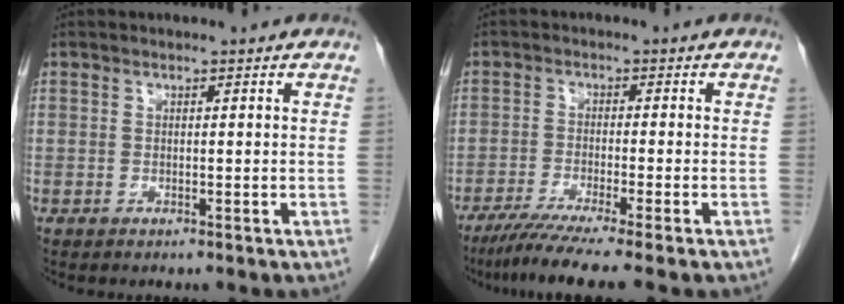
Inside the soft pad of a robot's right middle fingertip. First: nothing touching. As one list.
[{"total": 8.5, "force": [-6.5, -1.1, 5.3], "torque": [-0.080, -0.027, -0.105]}]